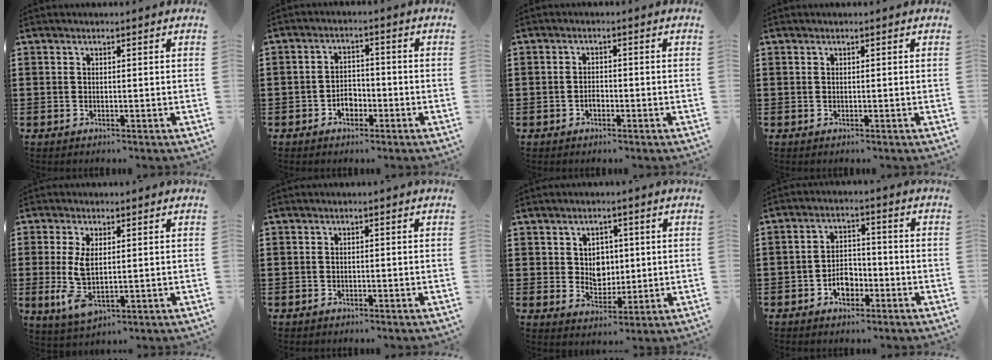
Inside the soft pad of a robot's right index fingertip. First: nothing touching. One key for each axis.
{"total": 3.1, "fx": -1.6, "fy": 2.1, "fz": 1.7, "tx": -0.033, "ty": 0.006, "tz": -0.033}
{"total": 1.5, "fx": -0.8, "fy": 0.9, "fz": 1.0, "tx": -0.021, "ty": 0.001, "tz": -0.015}
{"total": 0.0}
{"total": 6.5, "fx": 0.2, "fy": 3.0, "fz": 5.7, "tx": -0.136, "ty": -0.004, "tz": -0.001}
{"total": 0.7, "fx": -0.6, "fy": 0.4, "fz": 0.1, "tx": -0.003, "ty": 0.002, "tz": -0.013}
{"total": 4.2, "fx": 0.9, "fy": 3.7, "fz": 1.8, "tx": -0.034, "ty": 0.008, "tz": 0.013}
{"total": 4.3, "fx": -2.3, "fy": 2.7, "fz": 2.4, "tx": -0.036, "ty": 0.004, "tz": -0.044}